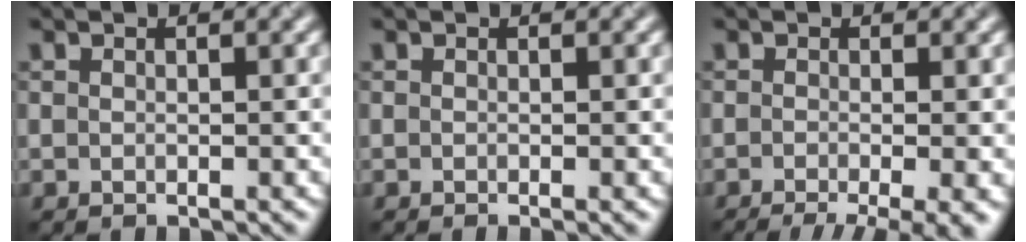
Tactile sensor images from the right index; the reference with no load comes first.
{"total": 0.7, "force": [-0.2, 0.2, 0.6], "torque": [-0.005, -0.007, -0.005]}
{"total": 7.0, "force": [-3.4, 2.2, 5.7], "torque": [-0.061, -0.009, -0.047]}